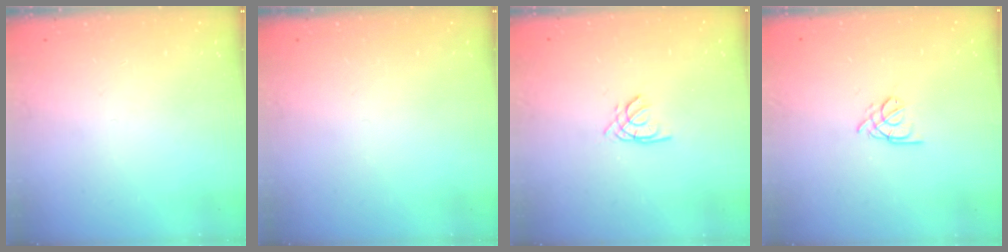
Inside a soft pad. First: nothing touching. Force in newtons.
{"total": 0.0}
{"total": 1.7, "press": 1.7, "slide": 0.4}
{"total": 2.5, "press": 2.5, "slide": 0.7}